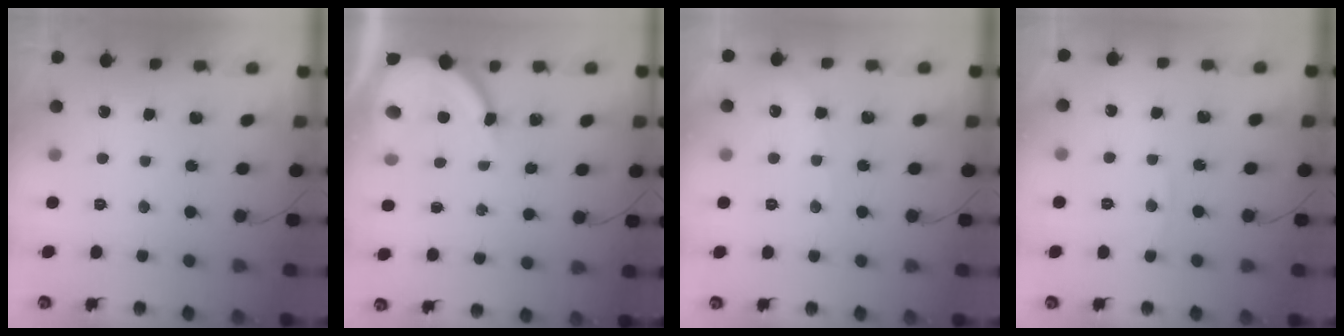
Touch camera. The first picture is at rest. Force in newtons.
{"total": 10.3, "press": 10.2, "slide": 1.1}
{"total": 4.4, "press": 4.4, "slide": 0.6}
{"total": 4.9, "press": 4.8, "slide": 0.7}